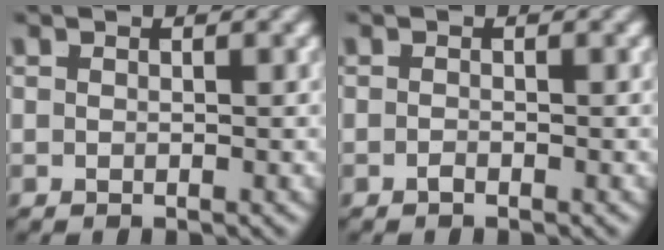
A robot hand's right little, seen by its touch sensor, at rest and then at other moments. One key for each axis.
{"total": 0.9, "fx": -0.7, "fy": -0.6, "fz": 0.0, "tx": 0.004, "ty": -0.005, "tz": -0.011}